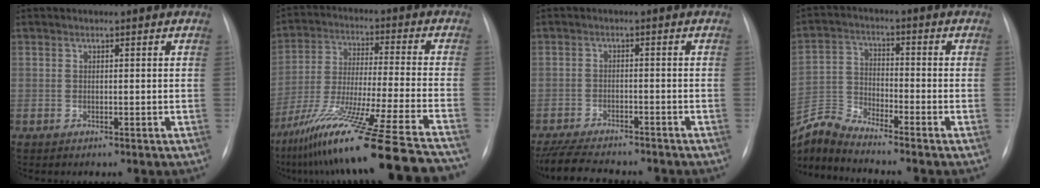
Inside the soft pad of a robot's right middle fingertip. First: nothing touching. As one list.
[{"total": 25.7, "force": [-21.1, -2.0, 14.6], "torque": [-0.207, -0.056, -0.339]}, {"total": 11.4, "force": [-10.1, 2.4, 4.8], "torque": [-0.086, -0.011, -0.150]}, {"total": 7.2, "force": [-7.1, -1.3, 0.4], "torque": [-0.022, -0.002, -0.143]}]